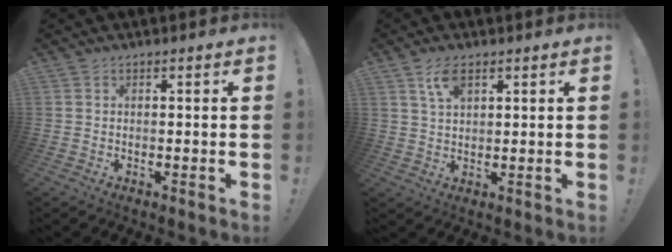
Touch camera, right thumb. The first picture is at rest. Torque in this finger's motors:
{"motor_torque": [-0.13, 0.77, 0.10, -0.02, 0.20]}